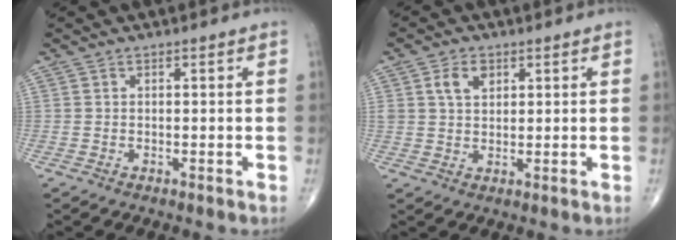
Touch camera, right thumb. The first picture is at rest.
{"total": 4.4, "force": [1.9, 3.0, 2.7], "torque": [-0.038, -0.005, 0.035]}